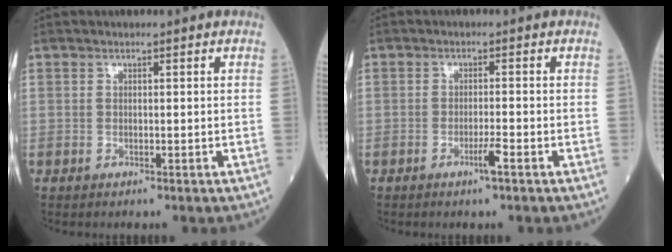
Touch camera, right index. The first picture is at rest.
{"total": 2.3, "force": [-1.3, -0.3, 1.8], "torque": [-0.035, -0.004, -0.025]}